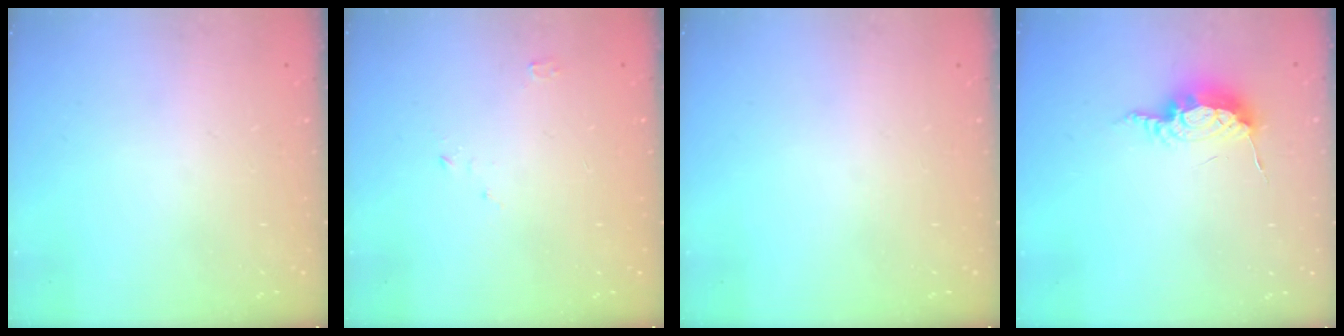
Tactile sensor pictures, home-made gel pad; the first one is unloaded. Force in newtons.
{"total": 2.5, "press": 2.5, "slide": 0.3}
{"total": 0.0}
{"total": 8.5, "press": 8.4, "slide": 0.7}